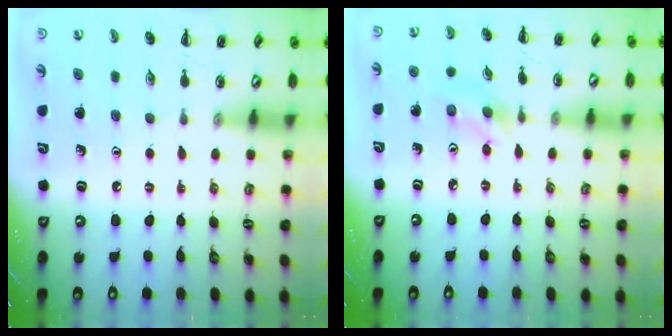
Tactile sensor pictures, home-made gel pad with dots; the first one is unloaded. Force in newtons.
{"total": 2.7, "press": 2.6, "slide": 0.8}